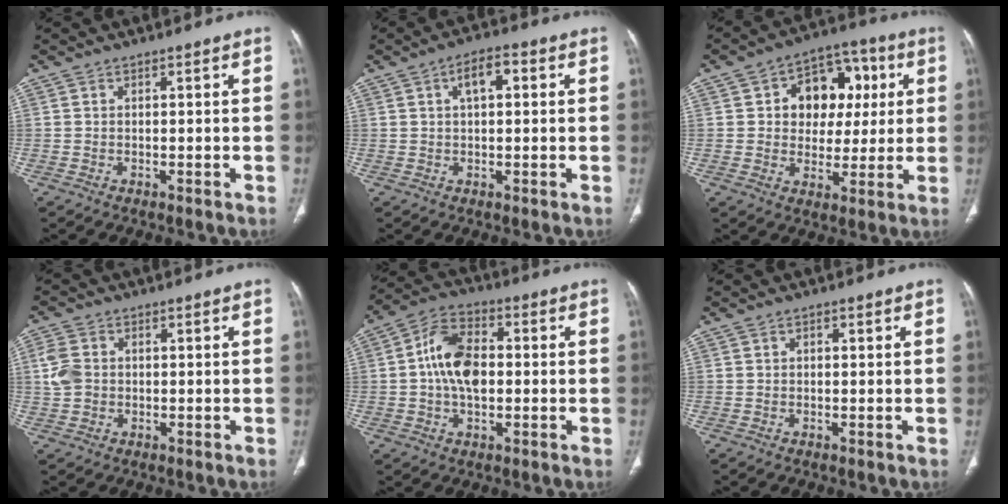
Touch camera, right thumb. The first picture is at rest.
{"total": 5.2, "force": [1.5, 2.5, 4.3], "torque": [-0.064, 0.012, 0.021]}
{"total": 13.9, "force": [2.9, 10.4, 8.9], "torque": [-0.068, 0.013, 0.042]}
{"total": 5.1, "force": [0.3, 4.1, 3.0], "torque": [-0.066, 0.006, 0.004]}
{"total": 11.3, "force": [0.2, 7.1, 8.8], "torque": [-0.155, 0.023, -0.002]}
{"total": 0.8, "force": [0.3, 0.5, 0.6], "torque": [-0.007, 0.001, 0.003]}